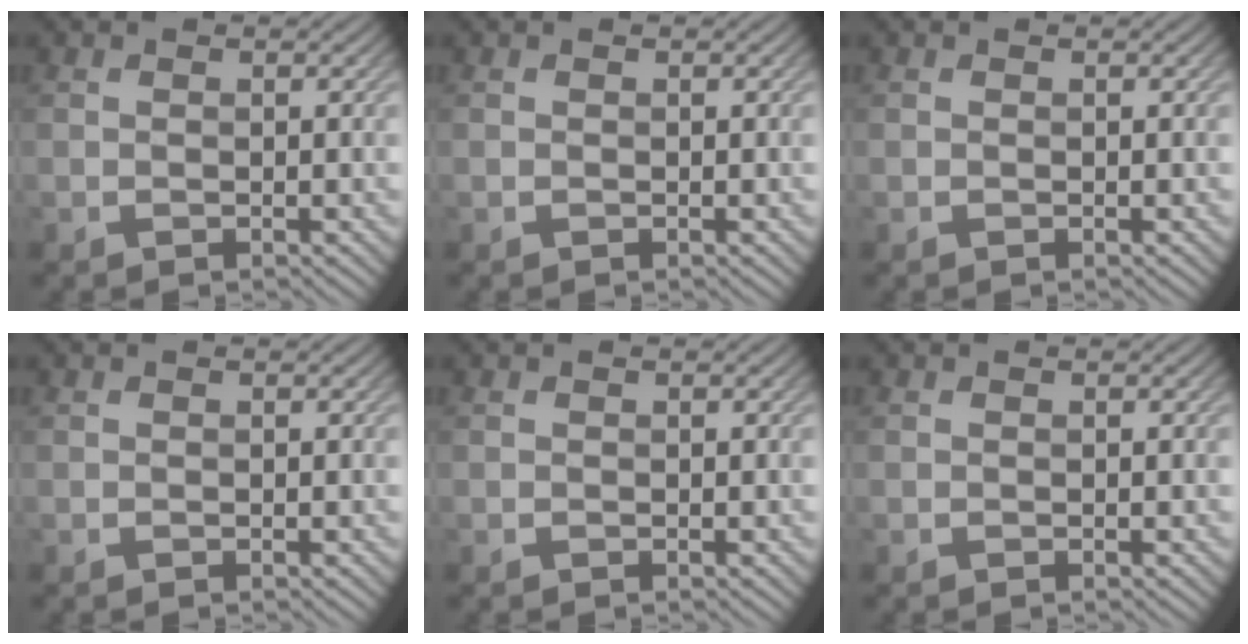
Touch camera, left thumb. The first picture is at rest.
{"total": 0.0}
{"total": 0.0}
{"total": 0.0}
{"total": 0.0}
{"total": 0.0}